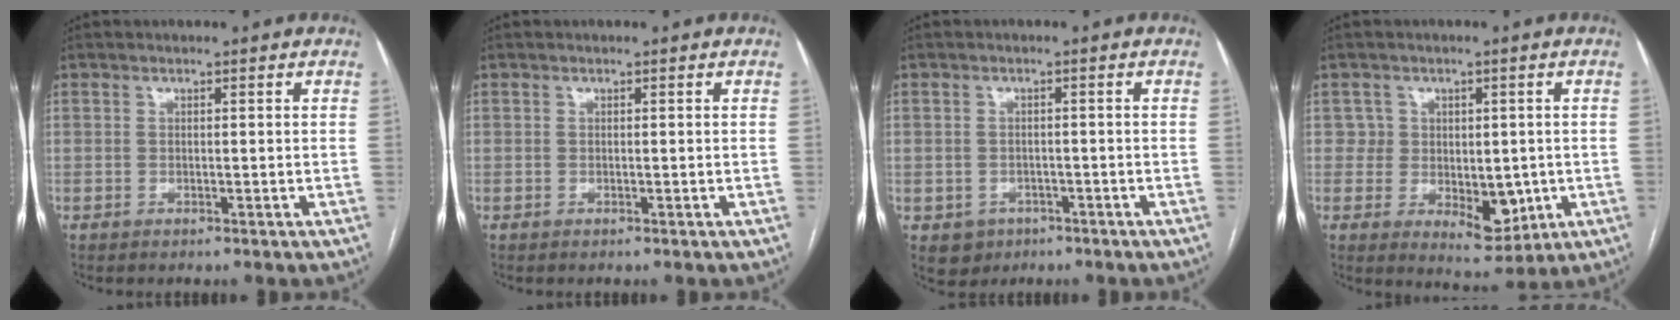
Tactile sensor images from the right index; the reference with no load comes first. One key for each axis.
{"total": 0.0}
{"total": 3.6, "fx": -1.7, "fy": 3.2, "fz": 0.6, "tx": -0.004, "ty": 0.008, "tz": -0.018}
{"total": 6.7, "fx": -0.6, "fy": 5.1, "fz": 4.2, "tx": -0.037, "ty": 0.000, "tz": 0.006}